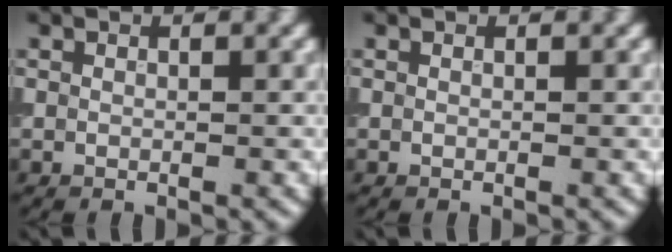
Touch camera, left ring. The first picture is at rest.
{"total": 0.0}